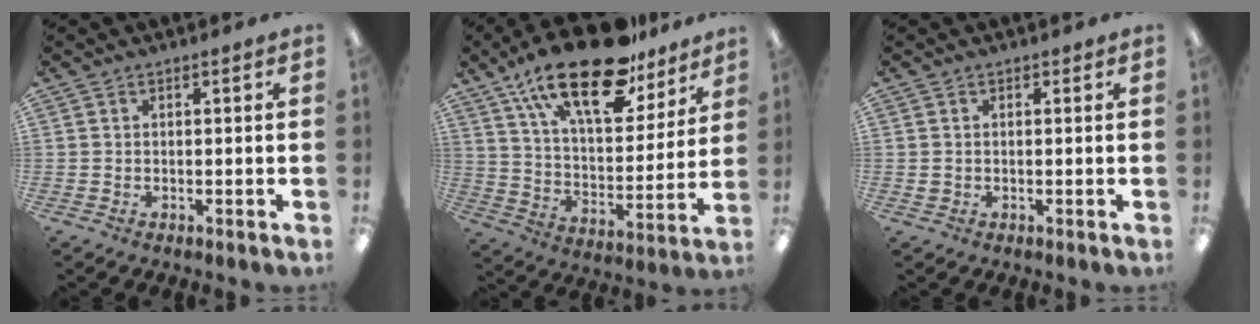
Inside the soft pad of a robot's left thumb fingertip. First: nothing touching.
{"total": 24.0, "force": [16.5, 9.4, 14.6], "torque": [-0.243, -0.095, 0.285]}
{"total": 1.1, "force": [0.3, 1.0, 0.1], "torque": [-0.003, 0.007, 0.003]}